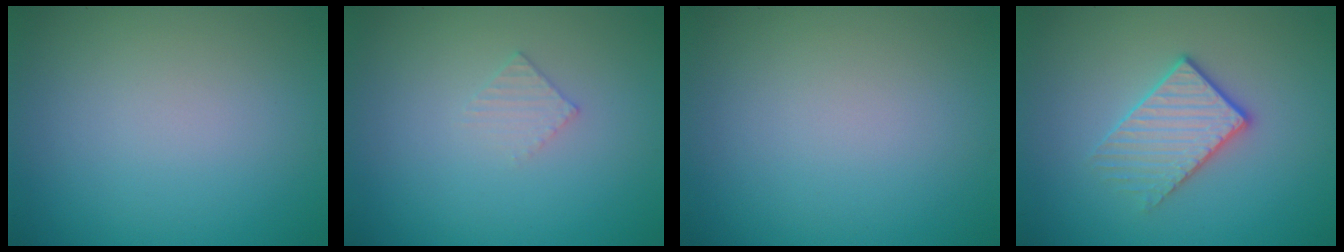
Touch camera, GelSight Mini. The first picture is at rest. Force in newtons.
{"total": 1.1, "press": 1.1, "slide": 0.0}
{"total": 0.0}
{"total": 3.2, "press": 2.9, "slide": 1.4}